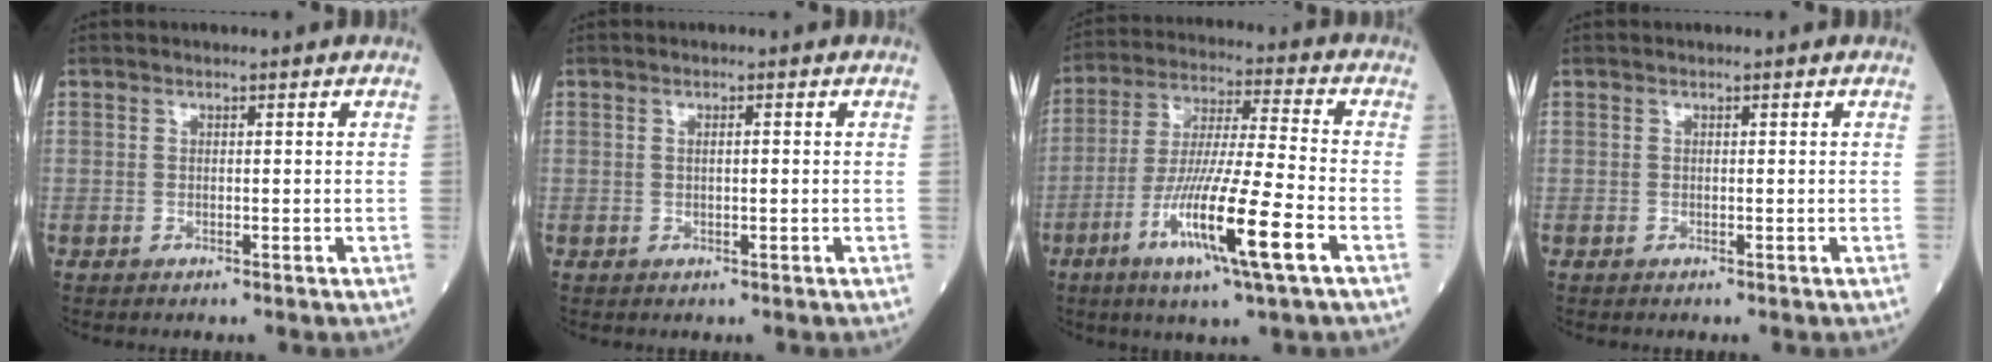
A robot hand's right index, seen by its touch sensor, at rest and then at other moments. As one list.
[{"total": 0.8, "force": [0.1, 0.2, 0.8], "torque": [-0.014, 0.002, 0.002]}, {"total": 15.3, "force": [-6.2, 0.0, 14.0], "torque": [-0.272, -0.026, -0.114]}, {"total": 0.0}]